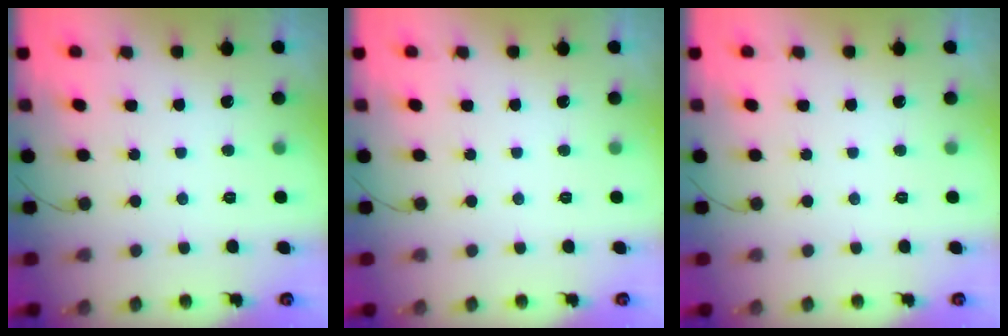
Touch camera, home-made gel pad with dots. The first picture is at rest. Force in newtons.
{"total": 0.0}
{"total": 0.0}